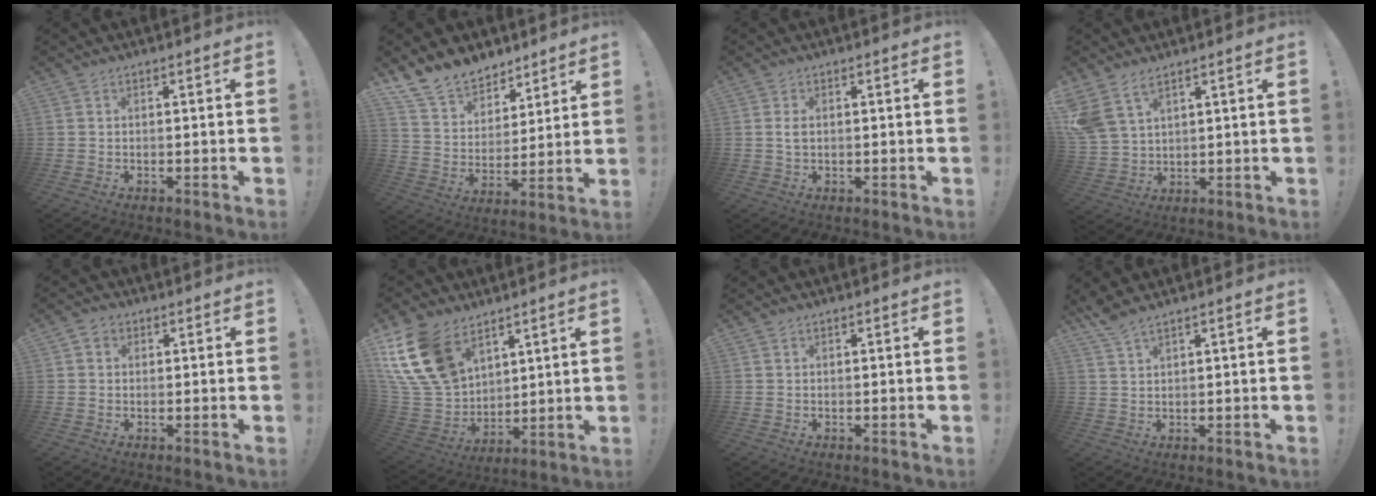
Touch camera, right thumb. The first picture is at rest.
{"total": 13.7, "force": [10.9, 7.7, 3.2], "torque": [-0.067, -0.080, 0.210]}
{"total": 1.8, "force": [0.2, 1.2, 1.3], "torque": [-0.026, 0.005, 0.002]}
{"total": 7.9, "force": [5.6, 4.1, 3.8], "torque": [-0.081, -0.023, 0.113]}
{"total": 2.4, "force": [0.9, 2.0, 0.9], "torque": [-0.011, -0.003, 0.015]}
{"total": 20.7, "force": [11.5, 13.1, 11.2], "torque": [-0.233, -0.054, 0.223]}
{"total": 0.0}
{"total": 3.7, "force": [3.0, 0.1, 2.1], "torque": [-0.046, -0.016, 0.054]}